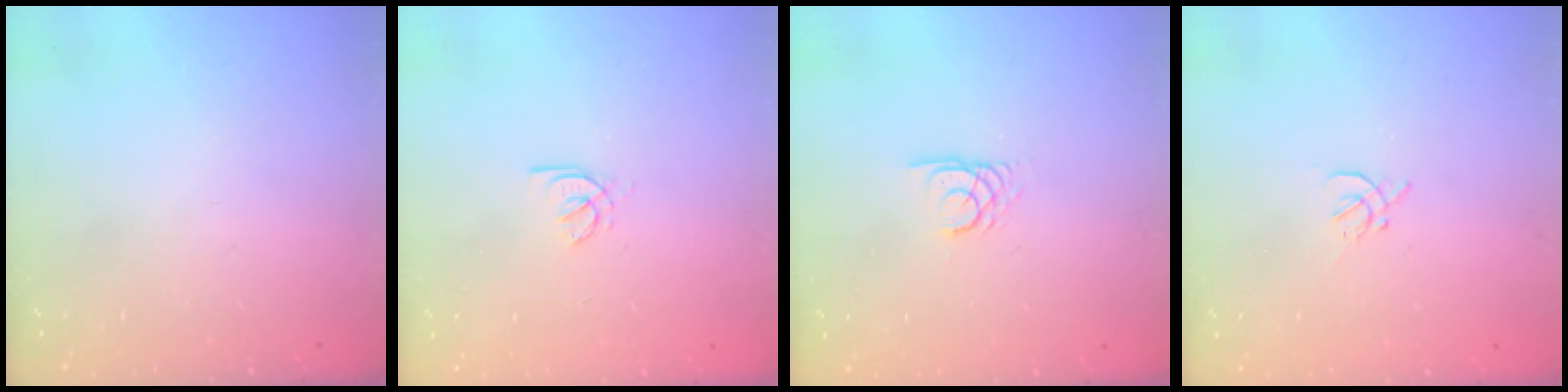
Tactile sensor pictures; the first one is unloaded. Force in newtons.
{"total": 2.1, "press": 2.1, "slide": 0.6}
{"total": 2.7, "press": 2.7, "slide": 0.1}
{"total": 1.9, "press": 1.8, "slide": 0.5}